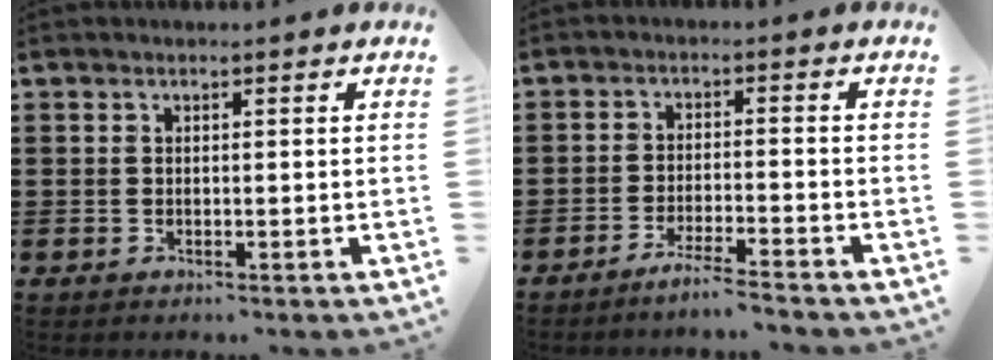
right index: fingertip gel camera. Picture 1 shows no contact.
{"total": 3.7, "force": [-3.4, -0.5, 1.3], "torque": [-0.029, -0.007, -0.068]}